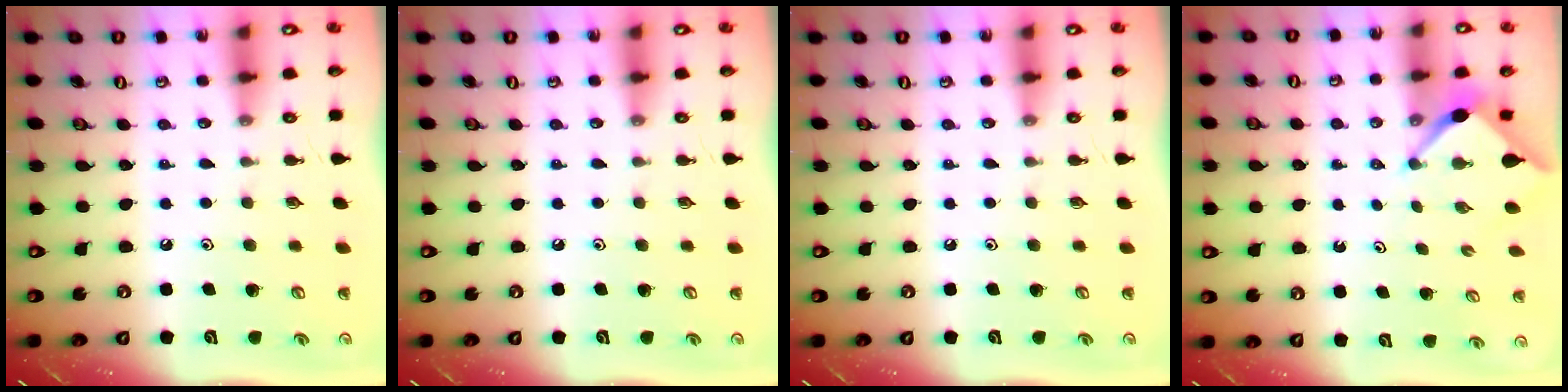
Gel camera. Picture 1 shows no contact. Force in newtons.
{"total": 0.0}
{"total": 0.0}
{"total": 3.4, "press": 3.4, "slide": 0.2}